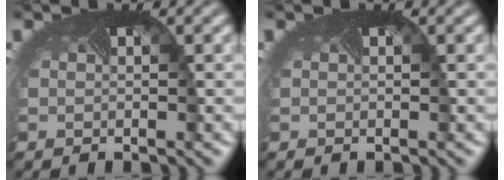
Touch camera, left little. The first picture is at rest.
{"total": 0.0}